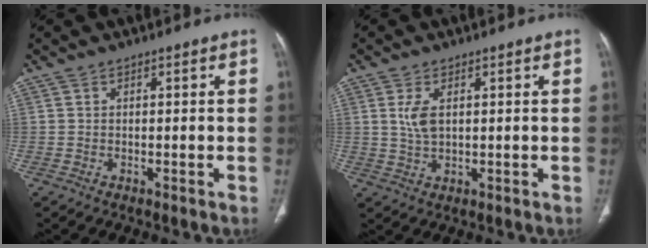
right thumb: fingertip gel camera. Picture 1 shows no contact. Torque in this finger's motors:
{"motor_torque": [-0.03, -0.05, 0.28, 0.09, 0.04]}